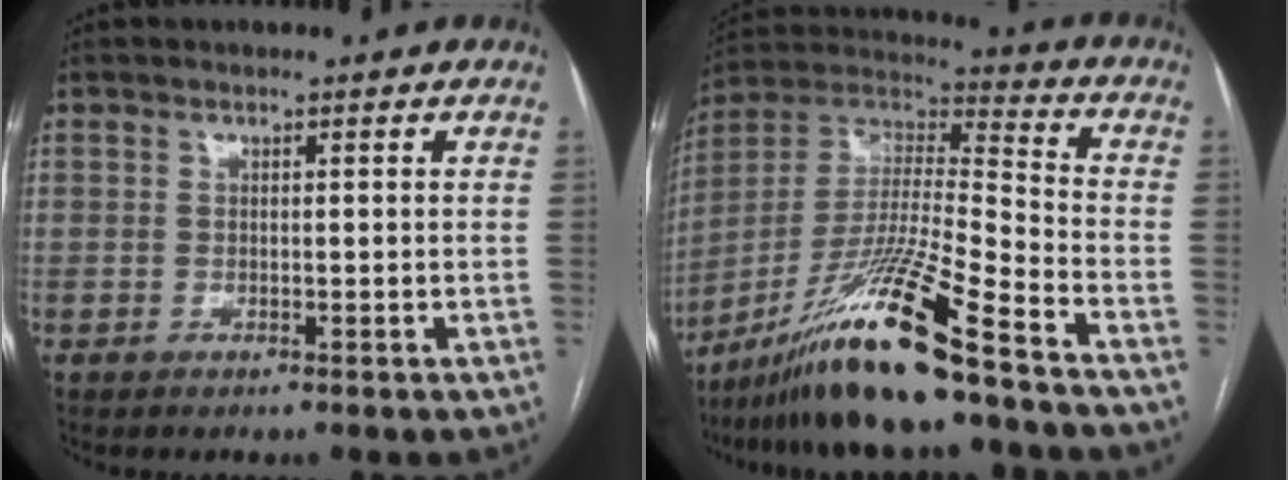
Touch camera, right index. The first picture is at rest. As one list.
[{"total": 18.6, "force": [-13.1, -1.1, 13.1], "torque": [-0.281, -0.019, -0.240]}]